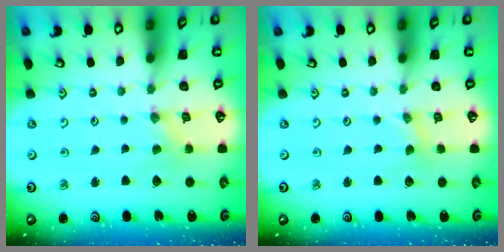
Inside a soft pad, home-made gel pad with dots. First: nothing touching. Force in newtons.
{"total": 0.0}